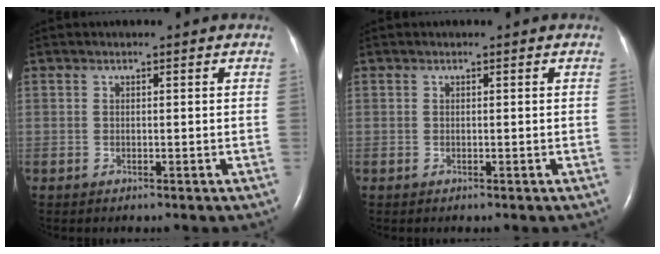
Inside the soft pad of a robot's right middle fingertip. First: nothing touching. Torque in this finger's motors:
{"motor_torque": [-0.07, 0.06, -0.02, 0.00]}